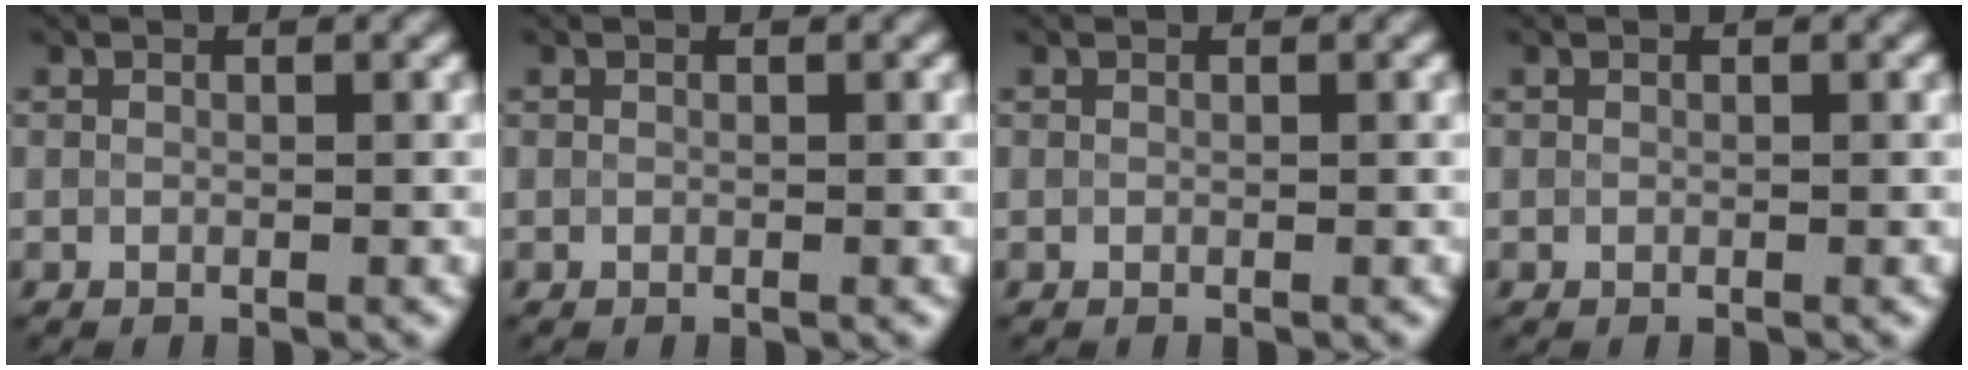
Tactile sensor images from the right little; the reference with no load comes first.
{"total": 0.0}
{"total": 0.0}
{"total": 0.0}